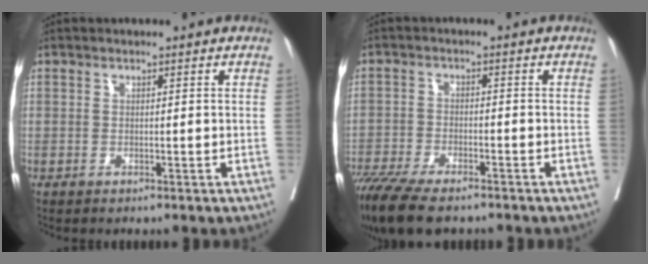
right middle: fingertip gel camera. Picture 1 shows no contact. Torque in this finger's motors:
{"motor_torque": [1.11, -1.03, 0.29, 0.14]}